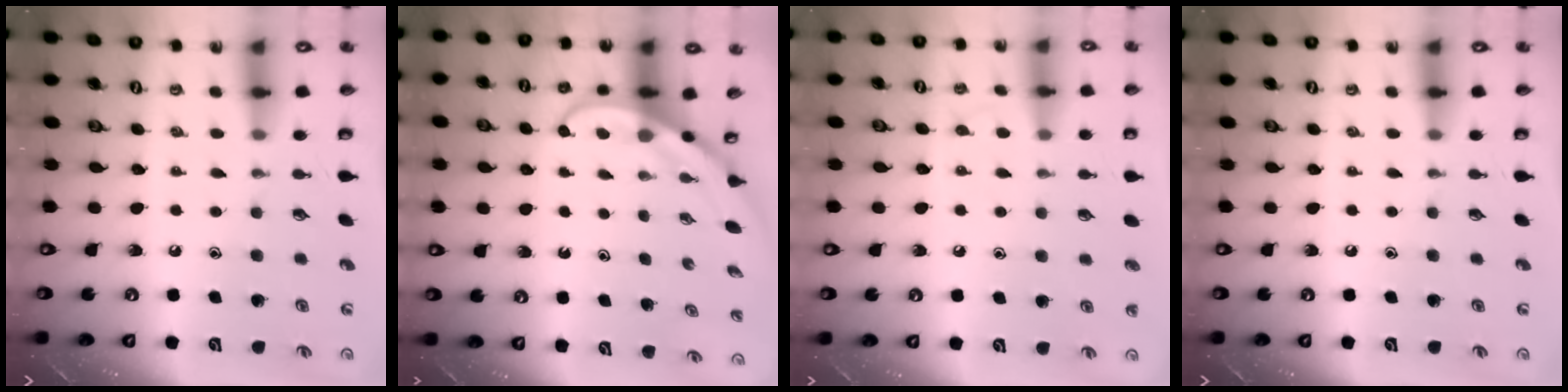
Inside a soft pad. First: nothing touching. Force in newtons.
{"total": 4.0, "press": 3.9, "slide": 0.3}
{"total": 5.1, "press": 5.0, "slide": 0.5}
{"total": 0.0}